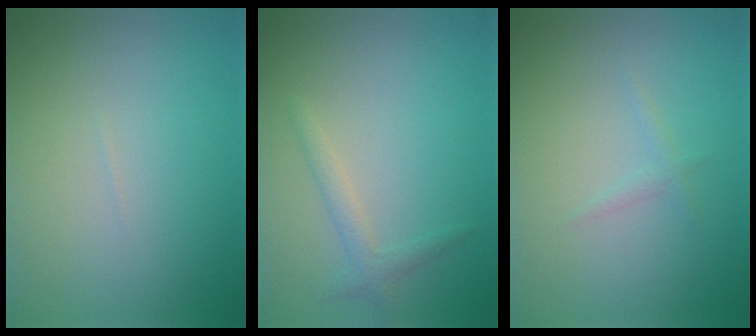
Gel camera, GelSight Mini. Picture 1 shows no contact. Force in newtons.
{"total": 1.5, "press": 1.5, "slide": 0.0}
{"total": 0.8, "press": 0.8, "slide": 0.0}